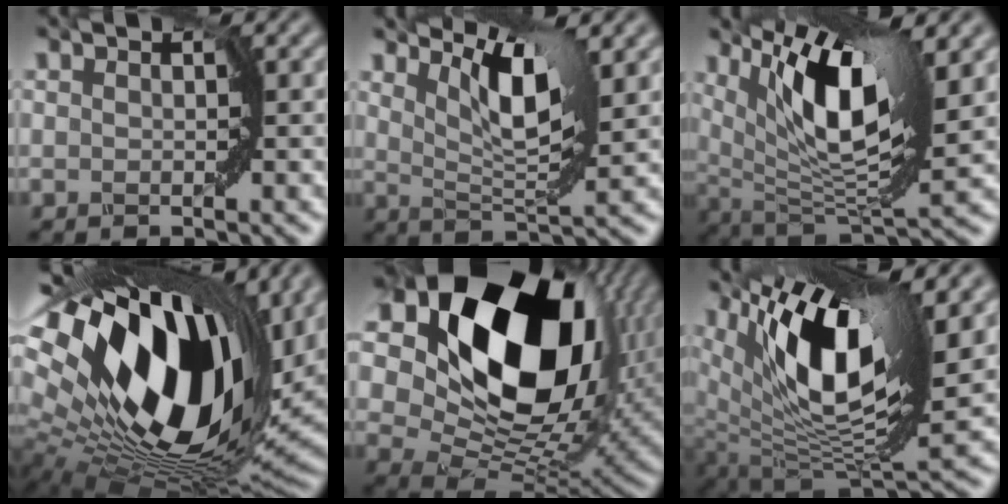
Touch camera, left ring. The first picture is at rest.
{"total": 4.9, "force": [2.7, 0.9, 4.0], "torque": [-0.082, -0.007, 0.053]}
{"total": 9.1, "force": [4.1, 2.2, 7.8], "torque": [-0.140, -0.005, 0.083]}
{"total": 19.3, "force": [5.8, 10.3, 15.2], "torque": [-0.287, -0.010, 0.114]}
{"total": 19.1, "force": [7.6, 12.0, 12.7], "torque": [-0.244, 0.013, 0.150]}
{"total": 12.0, "force": [5.2, 3.9, 10.1], "torque": [-0.186, 0.003, 0.098]}